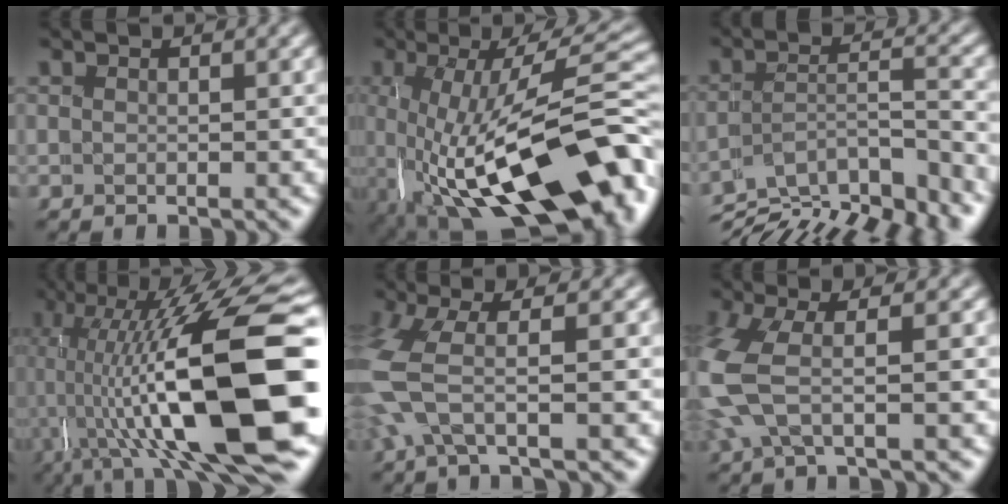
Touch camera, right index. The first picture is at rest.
{"total": 15.1, "force": [-5.8, 6.3, 12.5], "torque": [-0.216, -0.030, -0.064]}
{"total": 9.8, "force": [-6.5, 4.8, 5.6], "torque": [-0.063, -0.019, -0.104]}
{"total": 16.8, "force": [0.0, 6.2, 15.6], "torque": [-0.229, 0.006, 0.001]}
{"total": 4.8, "force": [0.3, 2.2, 4.3], "torque": [-0.115, -0.001, 0.000]}
{"total": 5.2, "force": [0.2, 3.0, 4.3], "torque": [-0.125, -0.008, 0.002]}